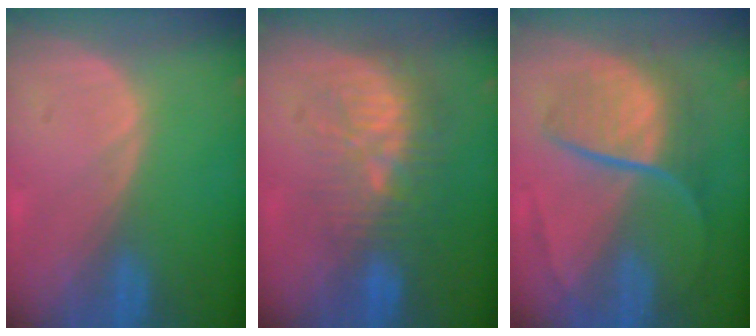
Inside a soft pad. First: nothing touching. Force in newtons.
{"total": 9.8, "press": 8.9, "slide": 4.0}
{"total": 8.9, "press": 7.6, "slide": 4.6}